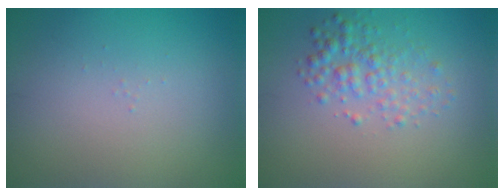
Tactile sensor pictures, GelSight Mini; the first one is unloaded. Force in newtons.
{"total": 2.8, "press": 2.8, "slide": 0.0}